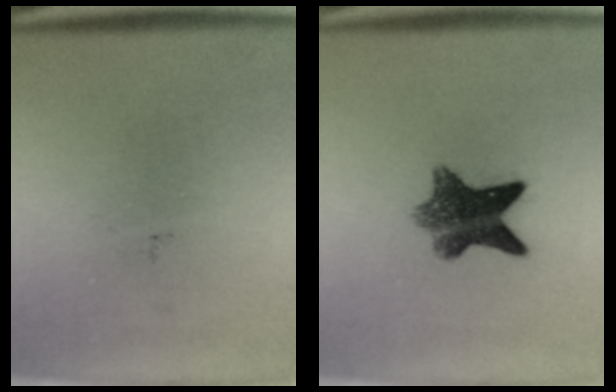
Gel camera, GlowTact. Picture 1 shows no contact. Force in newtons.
{"total": 8.2}